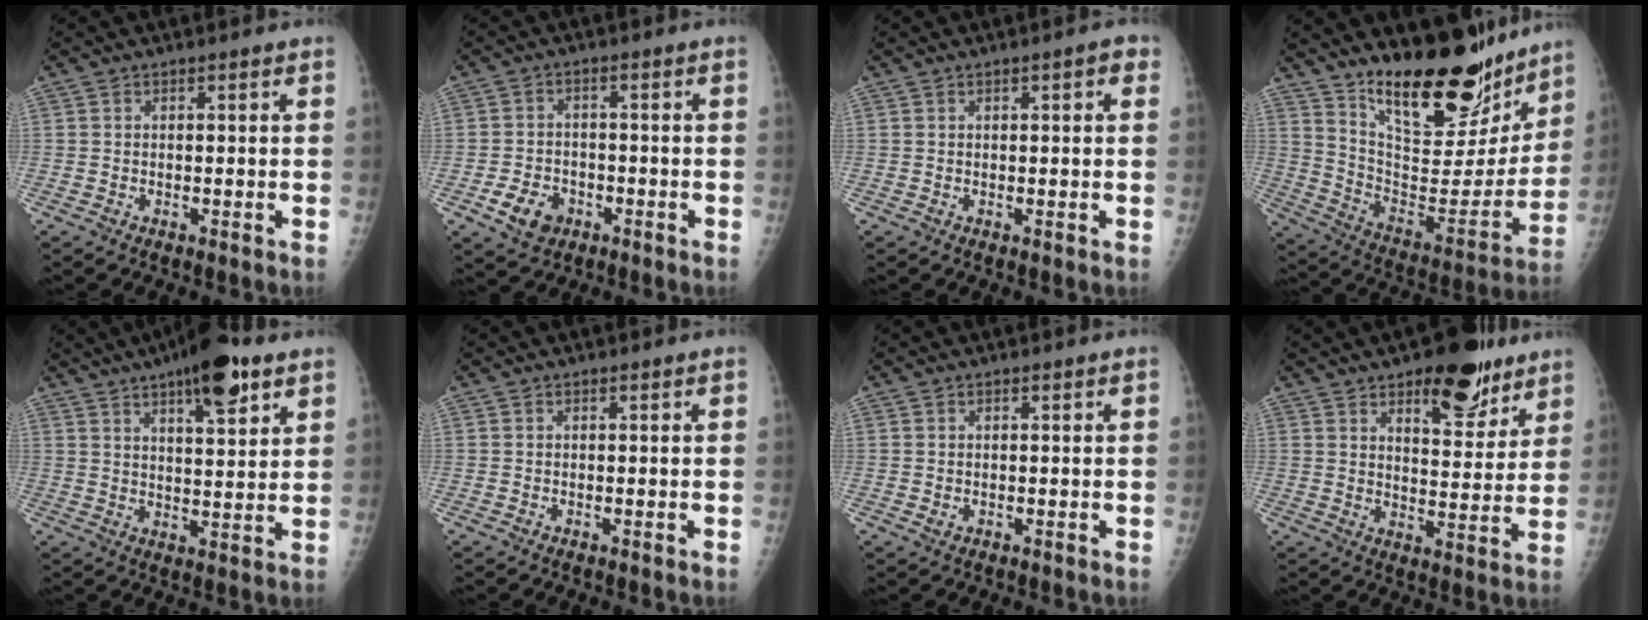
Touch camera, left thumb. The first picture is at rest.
{"total": 6.0, "force": [-2.7, 4.5, 2.9], "torque": [-0.040, 0.013, -0.042]}
{"total": 2.4, "force": [0.9, 0.7, 2.1], "torque": [-0.024, 0.002, 0.009]}
{"total": 23.9, "force": [18.3, 8.0, 13.1], "torque": [-0.156, -0.112, 0.301]}
{"total": 12.7, "force": [7.5, 3.9, 9.6], "torque": [-0.124, -0.029, 0.110]}
{"total": 0.0}
{"total": 0.9, "force": [0.2, 0.7, 0.6], "torque": [-0.007, -0.002, 0.007]}
{"total": 14.1, "force": [8.9, 6.2, 9.0], "torque": [-0.076, -0.047, 0.126]}